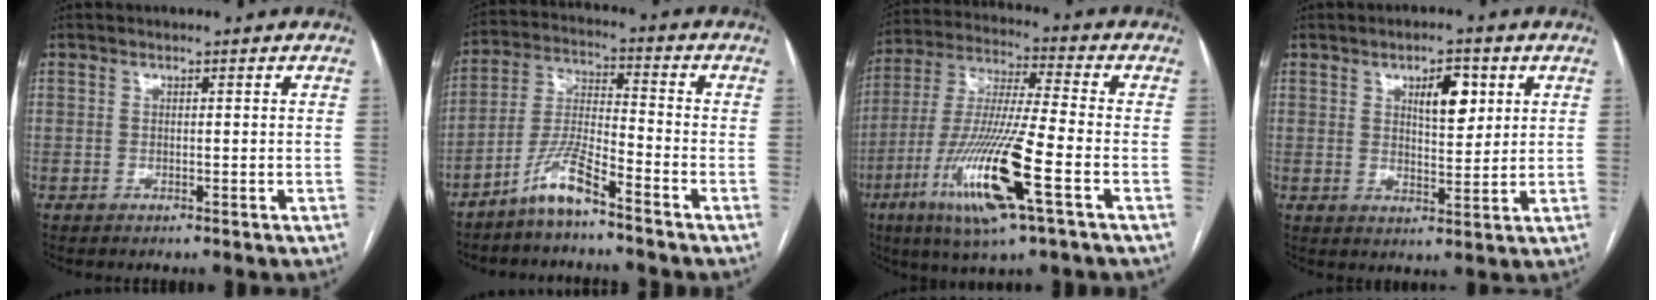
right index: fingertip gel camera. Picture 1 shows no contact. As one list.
[{"total": 7.7, "force": [-5.8, 0.6, 5.1], "torque": [-0.117, -0.011, -0.120]}, {"total": 17.0, "force": [-6.7, 0.8, 15.6], "torque": [-0.320, -0.024, -0.123]}, {"total": 6.2, "force": [2.5, 2.3, 5.2], "torque": [-0.087, 0.003, 0.043]}]